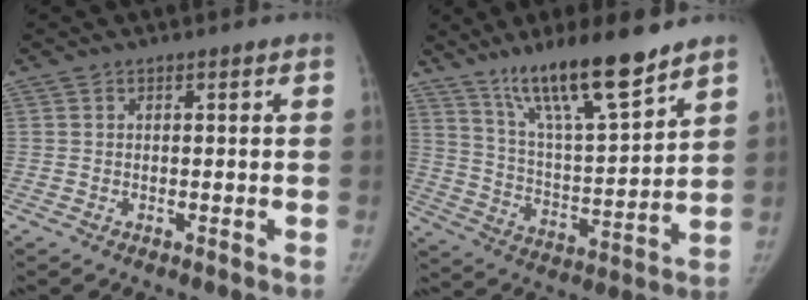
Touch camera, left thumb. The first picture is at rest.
{"total": 17.6, "force": [12.7, 3.1, 11.8], "torque": [-0.179, -0.073, 0.228]}